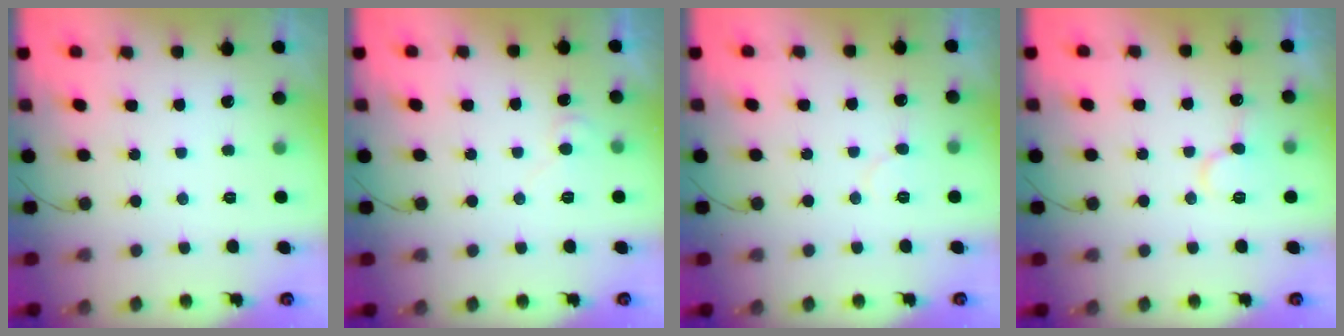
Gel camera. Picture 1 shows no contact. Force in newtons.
{"total": 5.2, "press": 5.2, "slide": 0.5}
{"total": 4.4, "press": 4.3, "slide": 0.5}
{"total": 9.2, "press": 9.1, "slide": 1.4}